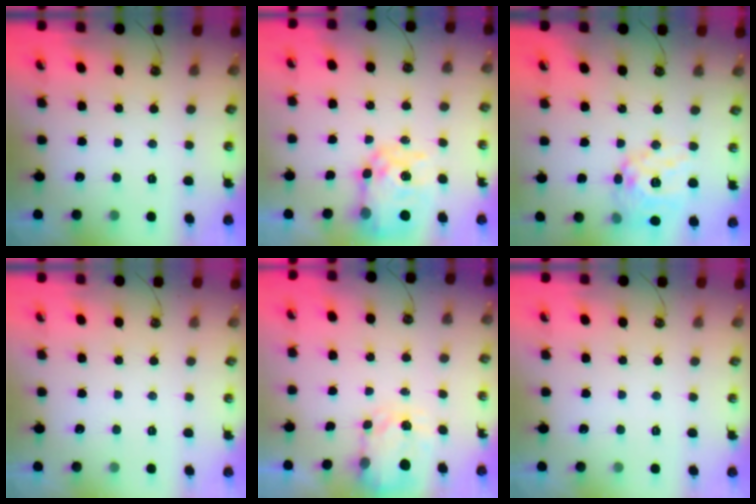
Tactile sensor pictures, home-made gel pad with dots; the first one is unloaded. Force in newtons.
{"total": 11.8, "press": 11.7, "slide": 1.0}
{"total": 15.3, "press": 15.2, "slide": 1.4}
{"total": 0.0}
{"total": 3.5, "press": 3.5, "slide": 0.5}
{"total": 0.0}